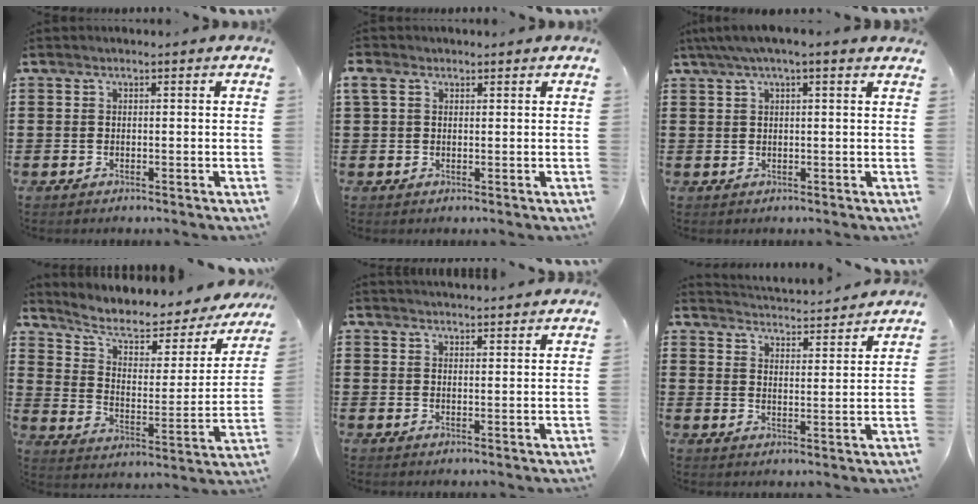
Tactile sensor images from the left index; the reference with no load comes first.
{"total": 2.3, "force": [1.0, 1.4, 1.5], "torque": [-0.035, 0.005, 0.018]}
{"total": 2.7, "force": [1.6, 0.3, 2.2], "torque": [-0.045, 0.004, 0.029]}
{"total": 6.6, "force": [4.4, 2.8, 4.0], "torque": [-0.093, -0.028, 0.071]}
{"total": 2.3, "force": [2.3, -0.4, -0.1], "torque": [-0.005, -0.009, 0.046]}
{"total": 3.6, "force": [3.5, -0.7, 0.1], "torque": [-0.019, -0.032, 0.058]}